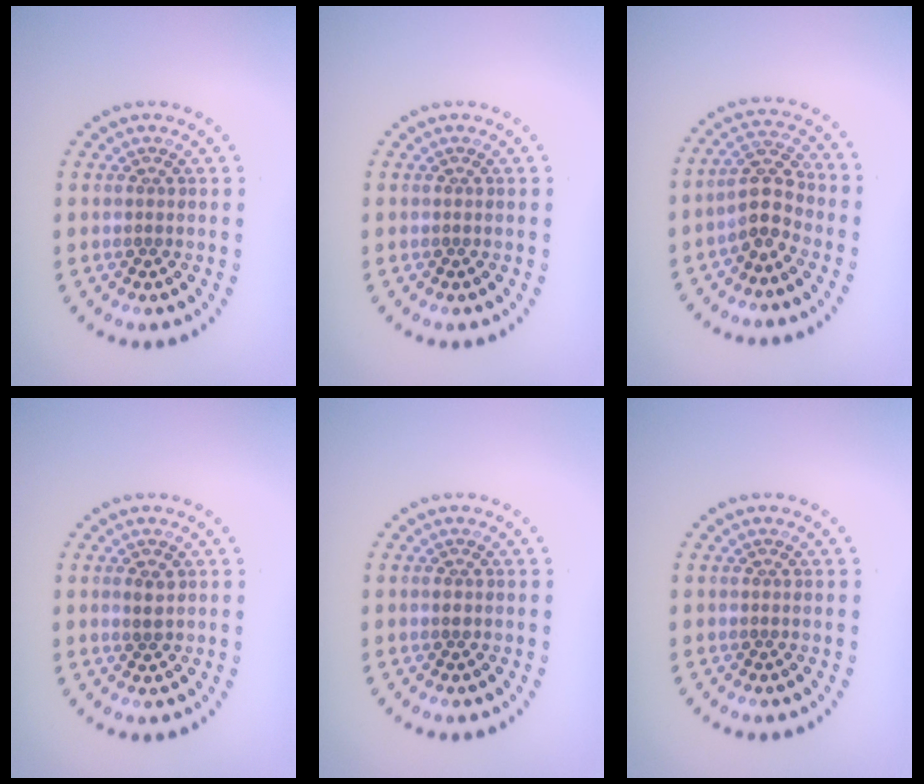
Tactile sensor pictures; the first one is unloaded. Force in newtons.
{"total": 0.0}
{"total": 3.0, "press": 2.6, "slide": 1.5}
{"total": 1.3, "press": 1.2, "slide": 0.5}
{"total": 0.8, "press": 0.8, "slide": 0.1}
{"total": 0.0}